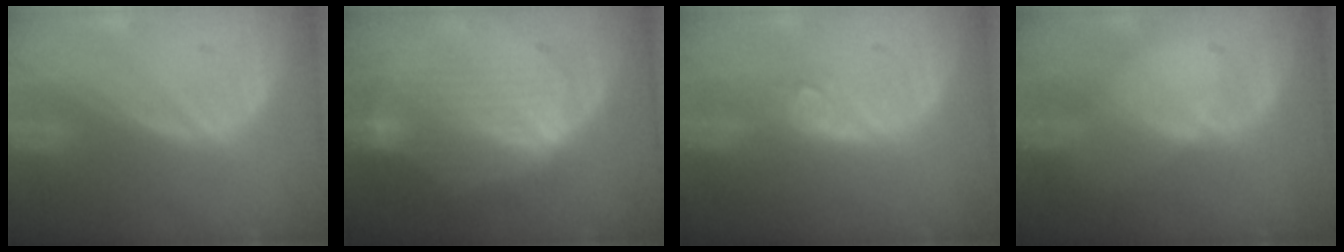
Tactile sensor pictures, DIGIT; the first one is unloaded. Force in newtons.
{"total": 8.0, "press": 7.6, "slide": 2.5}
{"total": 2.9, "press": 2.9, "slide": 0.3}
{"total": 1.1, "press": 1.1, "slide": 0.2}